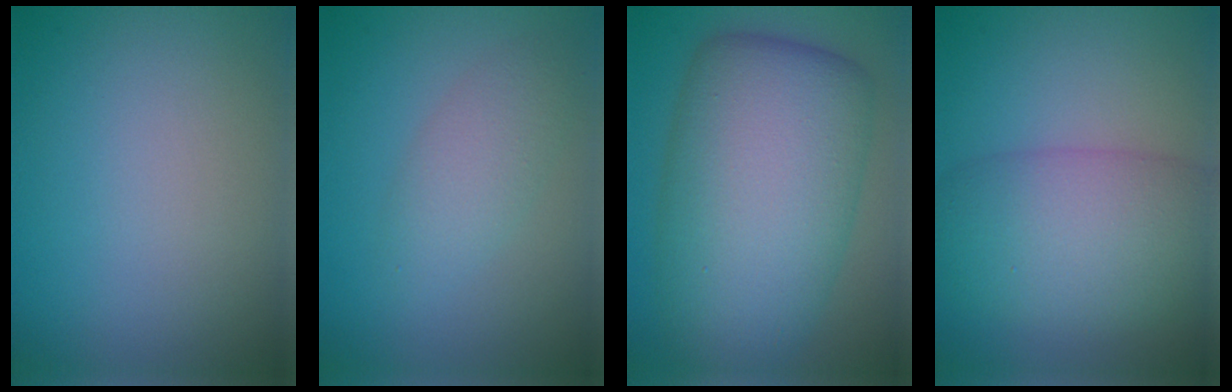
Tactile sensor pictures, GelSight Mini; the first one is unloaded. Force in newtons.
{"total": 2.9, "press": 2.9, "slide": 0.1}
{"total": 13.8, "press": 13.8, "slide": 0.2}
{"total": 8.1, "press": 8.1, "slide": 0.3}